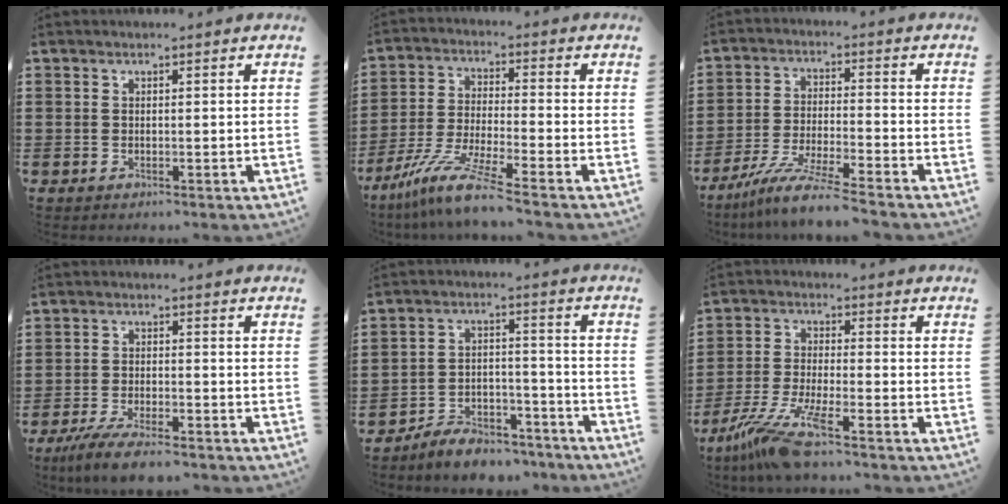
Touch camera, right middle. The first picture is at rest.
{"total": 9.0, "force": [-7.1, -0.2, 5.4], "torque": [-0.123, -0.014, -0.144]}
{"total": 8.1, "force": [-7.0, -0.4, 4.1], "torque": [-0.084, -0.014, -0.134]}
{"total": 5.1, "force": [-4.4, 0.4, 2.5], "torque": [-0.060, -0.012, -0.087]}
{"total": 6.1, "force": [-6.0, 1.1, 0.9], "torque": [-0.010, 0.016, -0.116]}
{"total": 8.7, "force": [-6.7, 0.1, 5.5], "torque": [-0.132, -0.021, -0.134]}